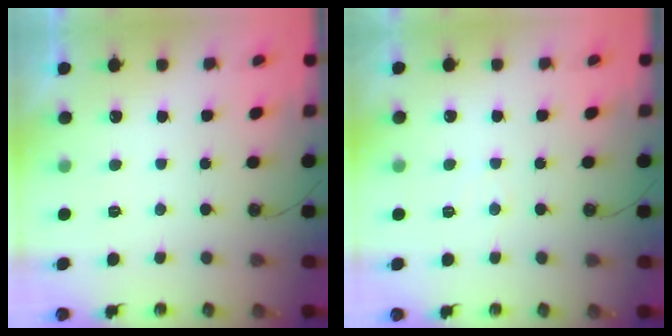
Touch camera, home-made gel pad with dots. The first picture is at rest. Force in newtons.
{"total": 3.8, "press": 3.7, "slide": 0.5}